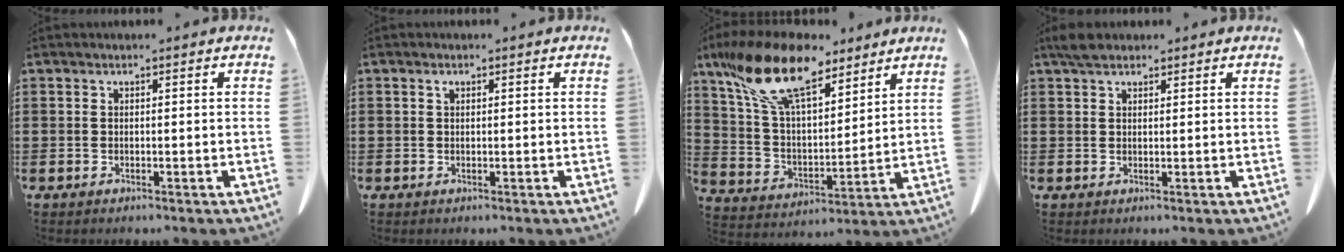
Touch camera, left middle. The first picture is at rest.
{"total": 0.7, "force": [0.3, 0.4, 0.4], "torque": [-0.004, -0.003, 0.005]}
{"total": 15.5, "force": [10.9, 6.0, 9.3], "torque": [-0.229, -0.038, 0.195]}
{"total": 2.7, "force": [2.1, 1.2, 1.3], "torque": [-0.031, 0.006, 0.040]}